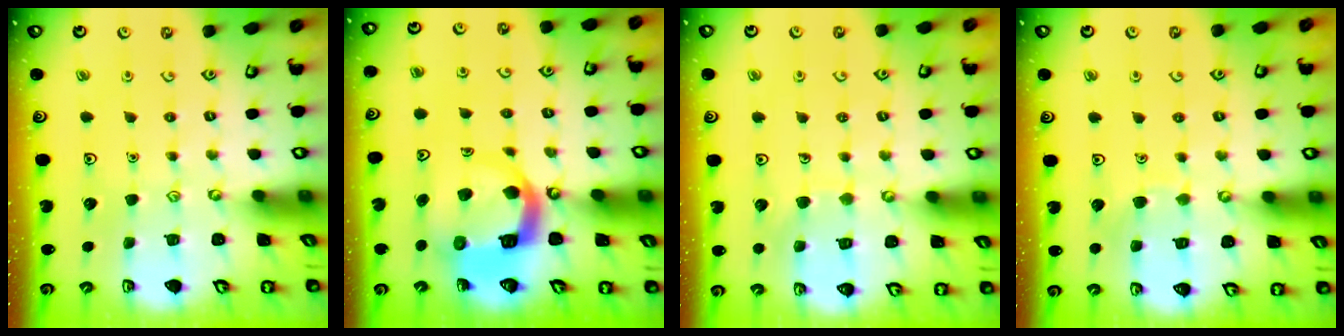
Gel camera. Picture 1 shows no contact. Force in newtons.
{"total": 8.7, "press": 8.6, "slide": 1.3}
{"total": 5.8, "press": 5.8, "slide": 0.3}
{"total": 5.3, "press": 5.3, "slide": 0.5}